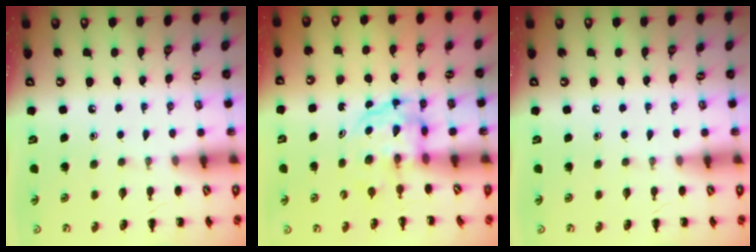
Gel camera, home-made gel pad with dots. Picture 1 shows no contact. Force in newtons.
{"total": 3.8, "press": 3.8, "slide": 0.3}
{"total": 0.0}